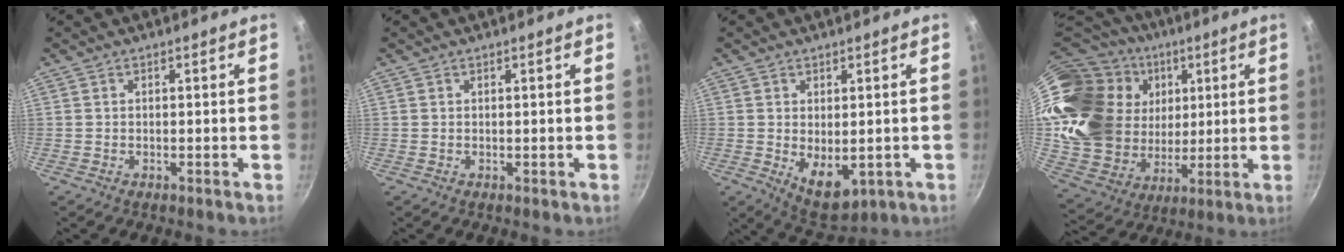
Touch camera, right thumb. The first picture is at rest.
{"total": 0.0}
{"total": 7.6, "force": [-0.7, 4.4, 6.1], "torque": [-0.077, -0.016, 0.009]}
{"total": 29.9, "force": [10.5, 22.0, 17.2], "torque": [-0.312, -0.004, 0.209]}